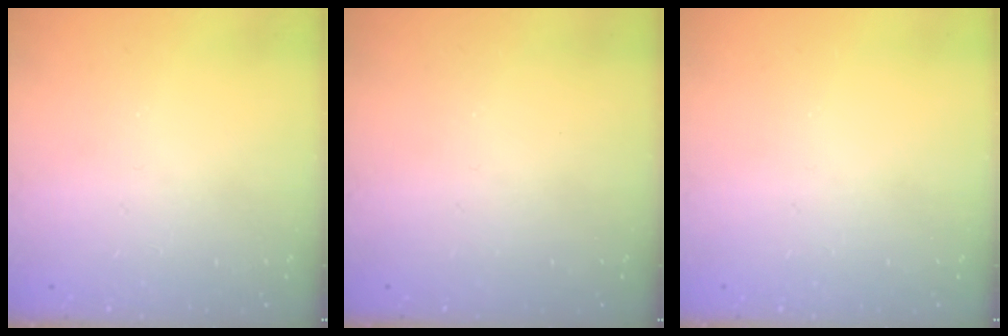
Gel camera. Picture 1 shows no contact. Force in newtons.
{"total": 0.0}
{"total": 0.0}